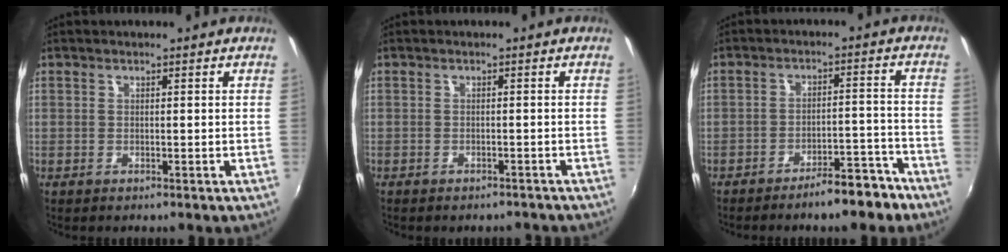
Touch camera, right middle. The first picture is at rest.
{"total": 4.2, "force": [-3.7, 1.3, 1.3], "torque": [-0.022, -0.009, -0.043]}
{"total": 7.7, "force": [-6.3, 2.0, 3.9], "torque": [-0.059, 0.022, -0.075]}